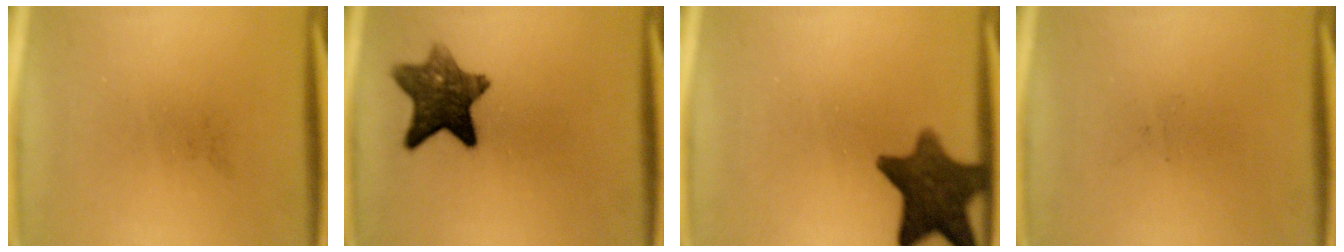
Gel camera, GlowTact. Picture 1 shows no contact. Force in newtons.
{"total": 9.2}
{"total": 11.2}
{"total": 0.0}